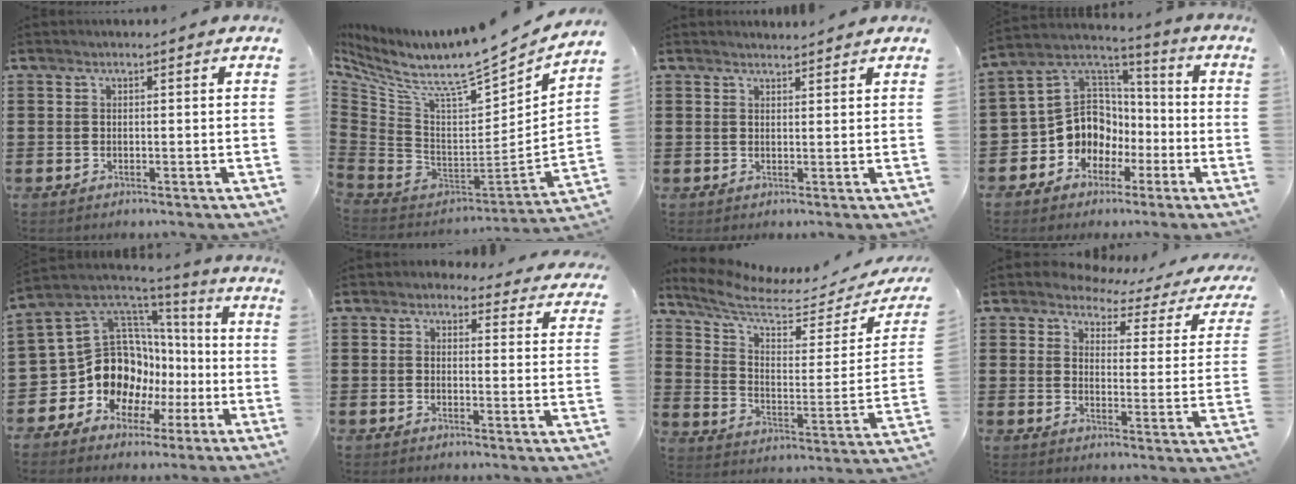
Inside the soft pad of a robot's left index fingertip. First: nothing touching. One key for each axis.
{"total": 8.3, "fx": 6.7, "fy": 1.0, "fz": 4.9, "tx": -0.114, "ty": -0.074, "tz": 0.110}
{"total": 1.5, "fx": 1.5, "fy": 0.1, "fz": 0.1, "tx": -0.004, "ty": 0.002, "tz": 0.030}
{"total": 10.3, "fx": -2.2, "fy": 9.6, "fz": 3.0, "tx": -0.102, "ty": -0.010, "tz": -0.038}
{"total": 15.3, "fx": -1.9, "fy": 13.3, "fz": 7.3, "tx": -0.178, "ty": -0.018, "tz": -0.018}
{"total": 3.1, "fx": 2.9, "fy": 1.0, "fz": 0.5, "tx": -0.015, "ty": -0.009, "tz": 0.052}
{"total": 7.0, "fx": 6.0, "fy": 1.3, "fz": 3.4, "tx": -0.094, "ty": -0.048, "tz": 0.103}
{"total": 3.5, "fx": 3.3, "fy": 1.0, "fz": 0.5, "tx": -0.036, "ty": -0.019, "tz": 0.052}